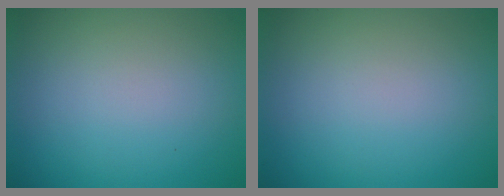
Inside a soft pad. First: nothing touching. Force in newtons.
{"total": 0.0}